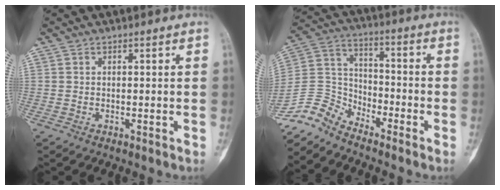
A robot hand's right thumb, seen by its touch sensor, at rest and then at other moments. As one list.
[{"total": 9.5, "force": [-8.9, 3.1, 1.6], "torque": [-0.037, 0.075, -0.188]}]